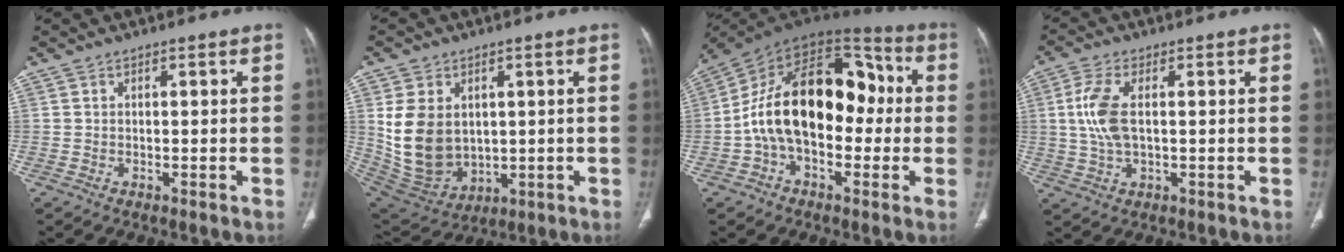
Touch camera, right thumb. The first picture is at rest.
{"total": 14.0, "force": [2.0, 10.5, 9.1], "torque": [-0.154, -0.014, 0.070]}
{"total": 21.5, "force": [-0.9, 13.1, 17.0], "torque": [-0.265, 0.056, -0.025]}
{"total": 7.4, "force": [0.7, 3.5, 6.5], "torque": [-0.157, 0.002, 0.013]}